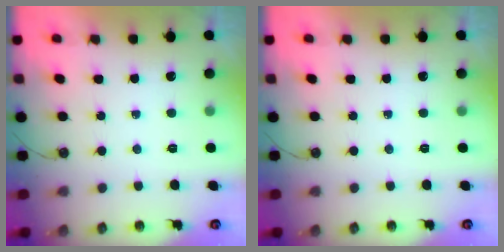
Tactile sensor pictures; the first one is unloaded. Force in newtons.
{"total": 0.0}